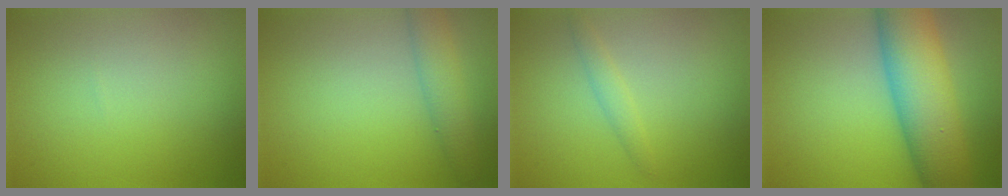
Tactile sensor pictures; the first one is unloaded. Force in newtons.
{"total": 2.9, "press": 2.9, "slide": 0.1}
{"total": 1.2, "press": 1.2, "slide": 0.1}
{"total": 10.5, "press": 10.5, "slide": 0.2}